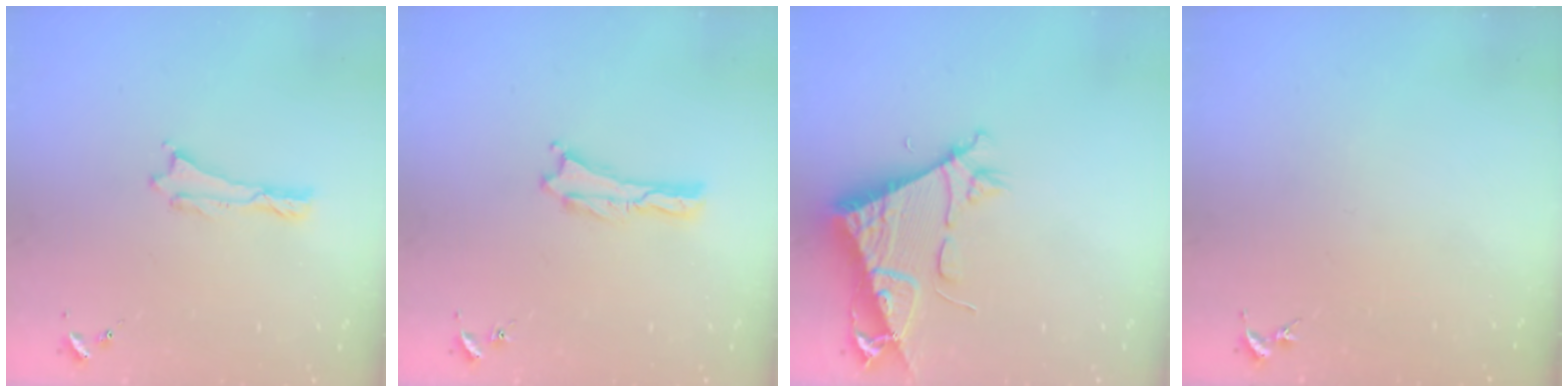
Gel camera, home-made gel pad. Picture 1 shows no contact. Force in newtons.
{"total": 0.0}
{"total": 8.3, "press": 8.2, "slide": 0.9}
{"total": 0.0}